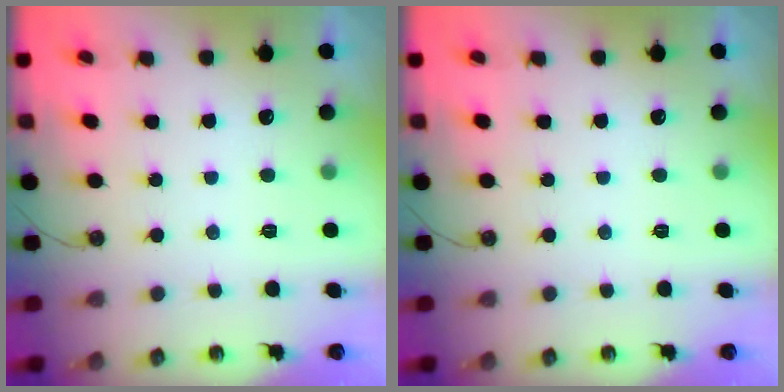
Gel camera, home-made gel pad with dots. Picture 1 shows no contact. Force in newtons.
{"total": 0.0}